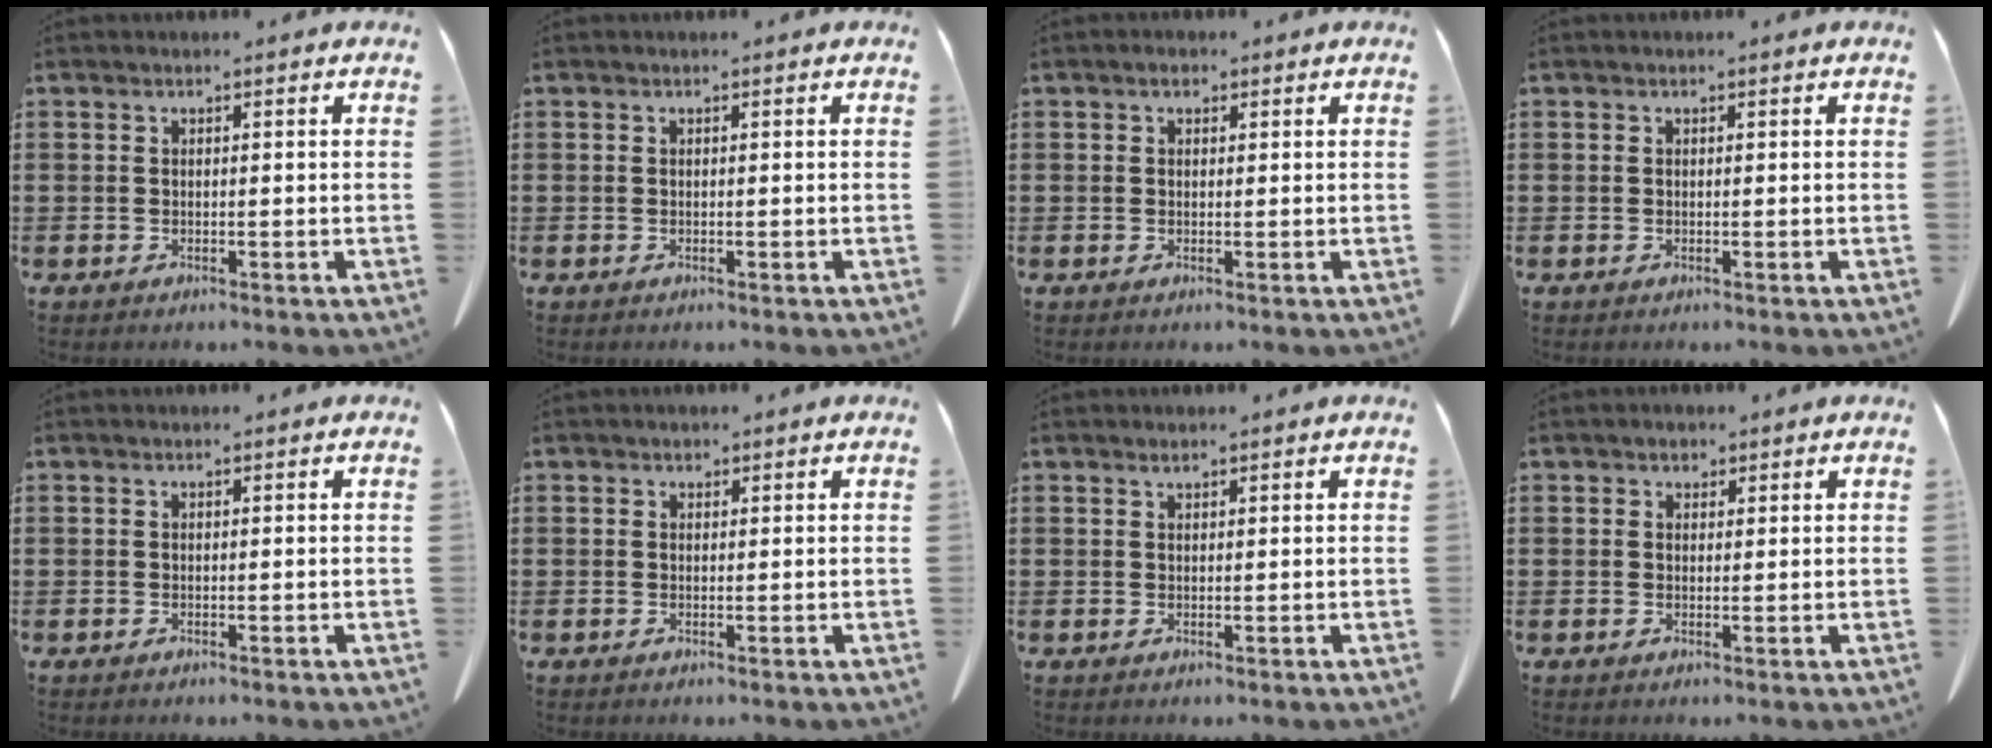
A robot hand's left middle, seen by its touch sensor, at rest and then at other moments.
{"total": 0.0}
{"total": 1.2, "force": [0.5, 0.8, 0.7], "torque": [-0.009, 0.003, 0.005]}
{"total": 0.0}
{"total": 0.0}
{"total": 0.6, "force": [0.3, 0.5, 0.1], "torque": [-0.003, 0.003, 0.006]}
{"total": 0.7, "force": [0.5, 0.2, 0.4], "torque": [-0.009, 0.000, 0.010]}
{"total": 1.3, "force": [0.9, 0.9, 0.1], "torque": [0.002, 0.001, 0.015]}